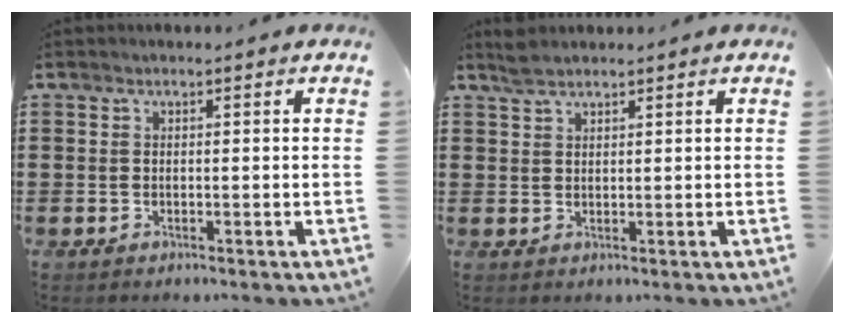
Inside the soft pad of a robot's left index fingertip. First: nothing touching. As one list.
[{"total": 2.4, "force": [2.1, 0.7, 0.8], "torque": [-0.020, 0.002, 0.042]}]